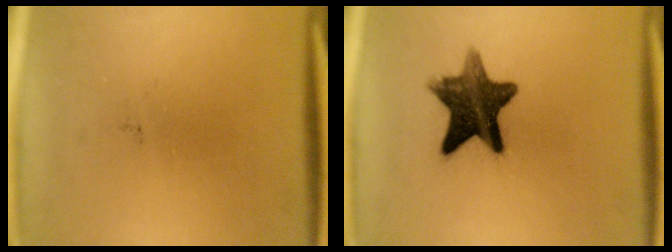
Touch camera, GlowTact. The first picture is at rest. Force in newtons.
{"total": 11.8}